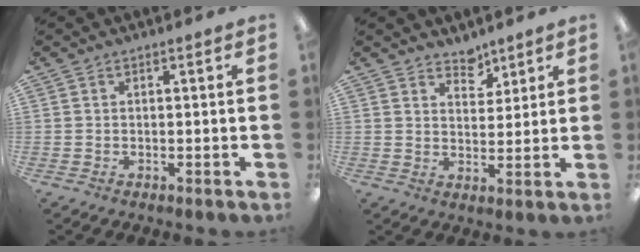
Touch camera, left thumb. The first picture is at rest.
{"total": 5.0, "force": [4.3, 2.4, 0.5], "torque": [0.009, -0.032, 0.076]}